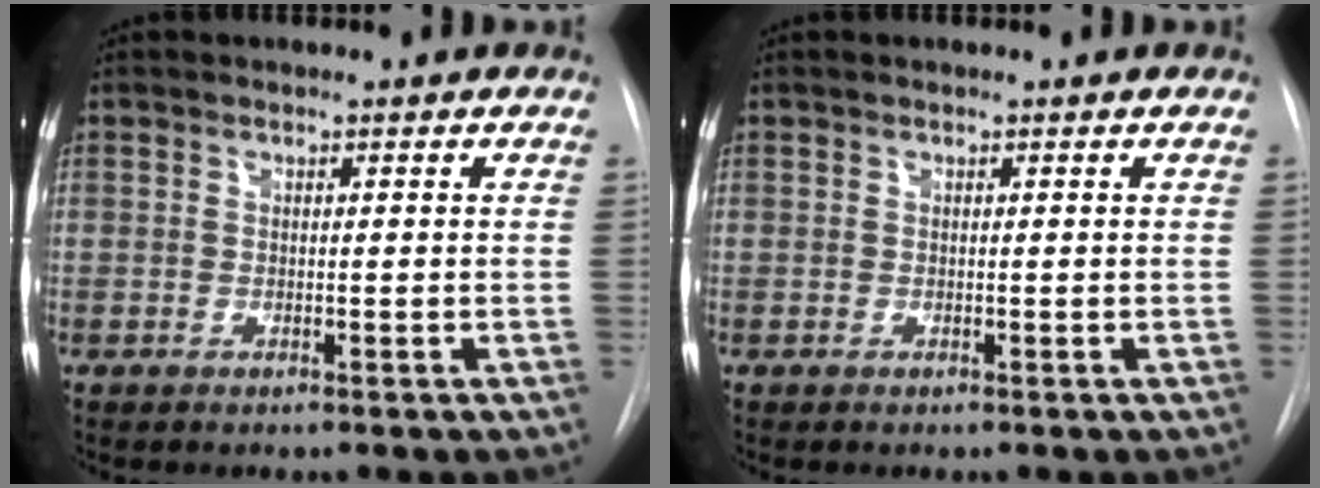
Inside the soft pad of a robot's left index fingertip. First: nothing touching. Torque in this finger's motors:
{"motor_torque": [-0.05, 0.07, 0.00, 0.00]}